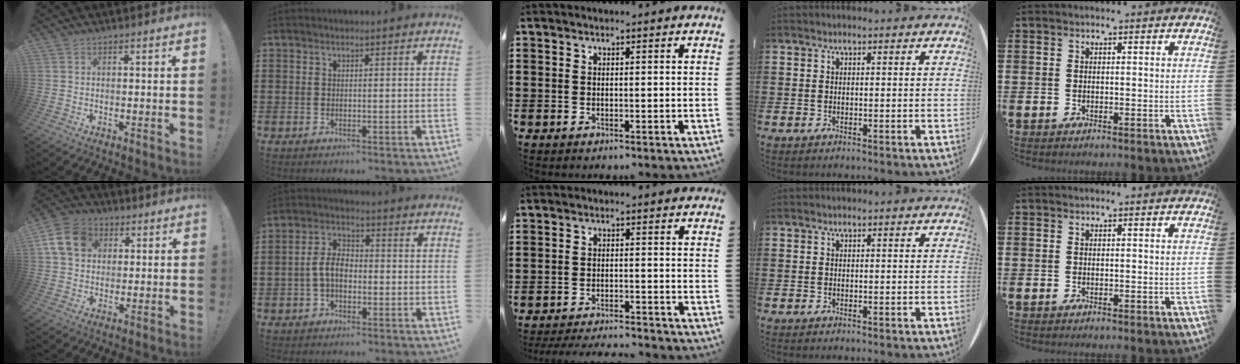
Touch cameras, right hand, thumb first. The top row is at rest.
{"thumb": {"total": 12.2, "force": [3.5, 9.7, 6.6], "torque": [-0.113, 0.002, 0.073]}, "index": {"total": 5.0, "force": [-1.2, 2.9, 4.0], "torque": [-0.101, 0.000, -0.031]}, "middle": {"total": 3.4, "force": [-3.3, 0.0, 0.6], "torque": [-0.010, 0.001, -0.069]}}